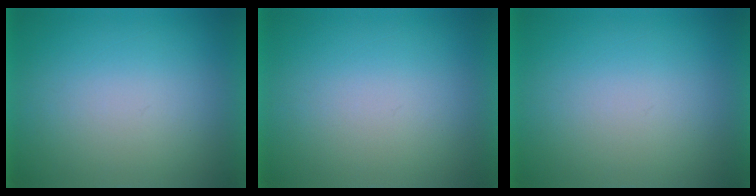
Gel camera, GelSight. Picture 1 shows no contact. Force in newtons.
{"total": 0.0}
{"total": 0.0}